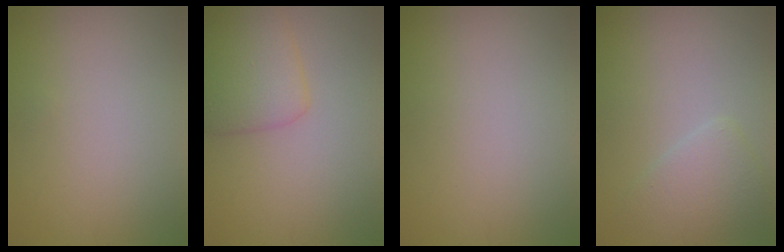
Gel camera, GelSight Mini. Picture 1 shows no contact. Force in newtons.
{"total": 3.5, "press": 3.5, "slide": 0.2}
{"total": 0.0}
{"total": 2.9, "press": 2.9, "slide": 0.2}